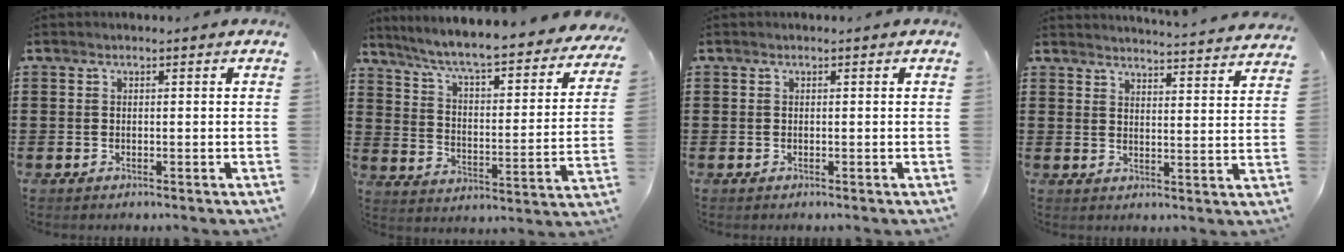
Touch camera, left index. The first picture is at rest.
{"total": 6.4, "force": [5.6, -0.2, 3.2], "torque": [-0.087, -0.051, 0.088]}
{"total": 0.0}
{"total": 3.8, "force": [3.7, -0.8, 0.2], "torque": [-0.012, -0.034, 0.060]}